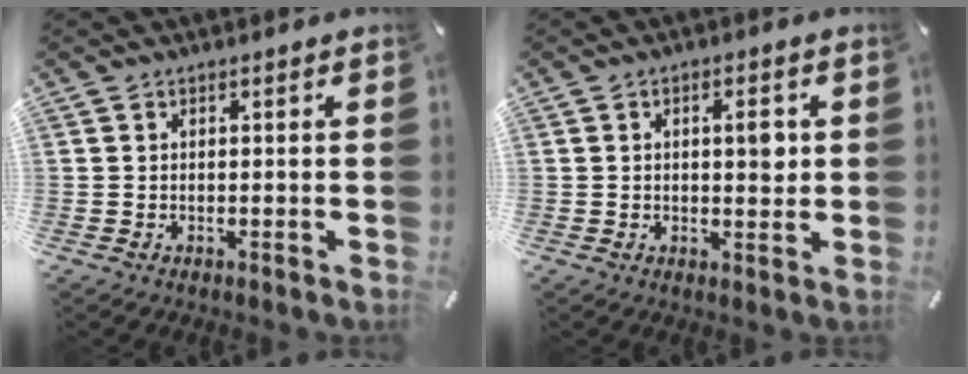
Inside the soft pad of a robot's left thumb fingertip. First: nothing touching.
{"total": 5.2, "force": [0.9, 2.5, 4.5], "torque": [-0.057, -0.005, 0.007]}